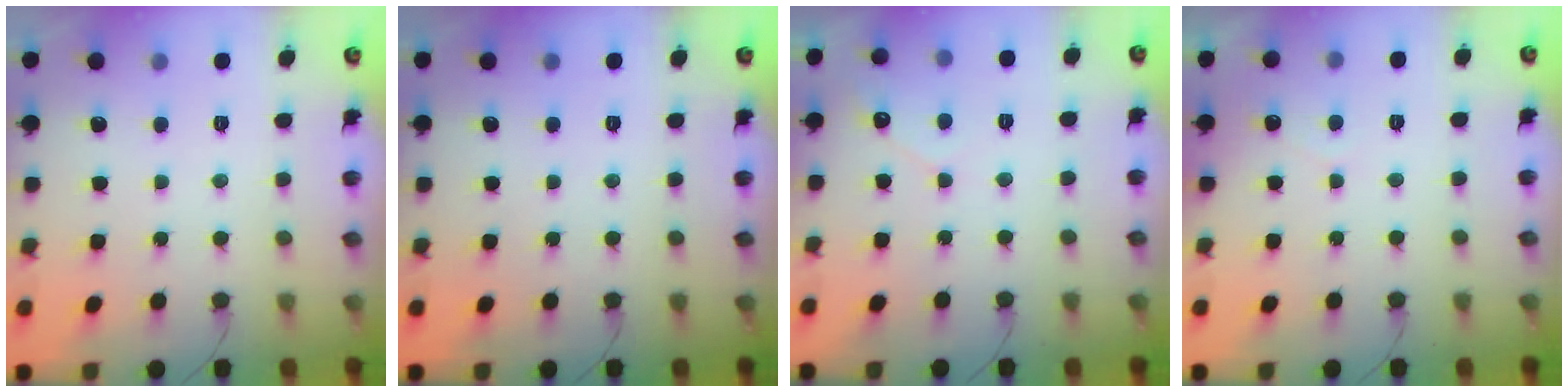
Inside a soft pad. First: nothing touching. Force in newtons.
{"total": 0.0}
{"total": 2.9, "press": 2.9, "slide": 0.1}
{"total": 2.2, "press": 2.2, "slide": 0.1}